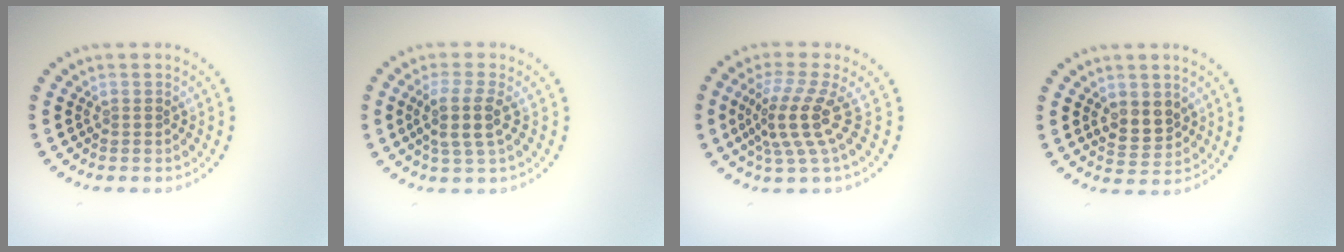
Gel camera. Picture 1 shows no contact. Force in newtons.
{"total": 3.0, "press": 2.6, "slide": 1.5}
{"total": 4.1, "press": 2.8, "slide": 2.9}
{"total": 2.7, "press": 2.6, "slide": 0.8}